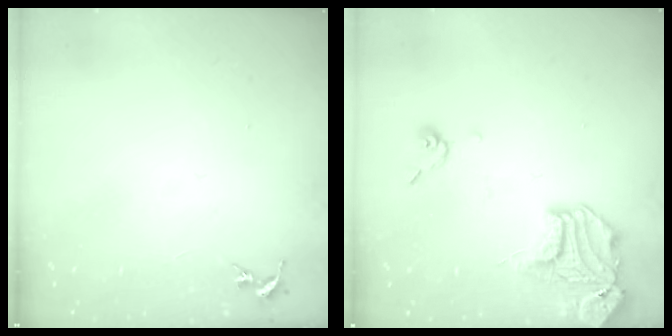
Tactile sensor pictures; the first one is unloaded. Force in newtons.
{"total": 15.6, "press": 15.4, "slide": 2.2}